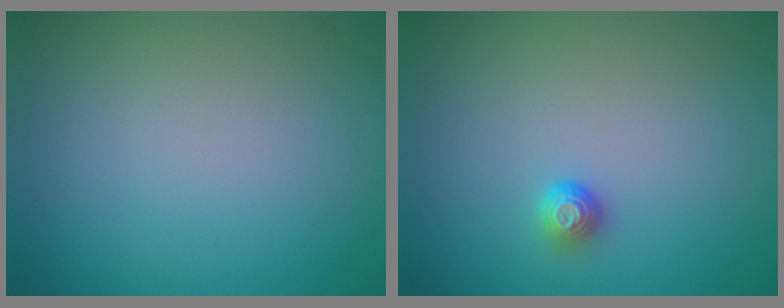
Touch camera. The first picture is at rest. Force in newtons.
{"total": 1.3, "press": 1.1, "slide": 0.7}